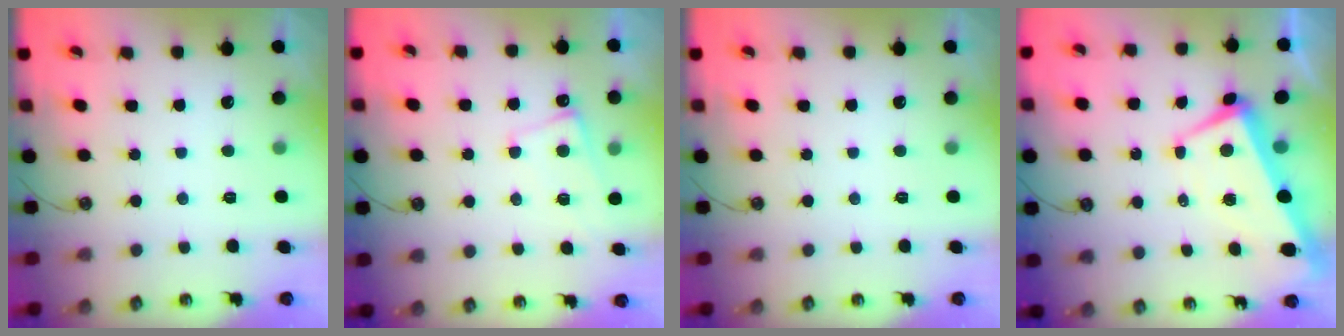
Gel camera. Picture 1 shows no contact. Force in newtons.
{"total": 1.6, "press": 1.5, "slide": 0.4}
{"total": 0.0}
{"total": 2.0, "press": 1.6, "slide": 1.2}